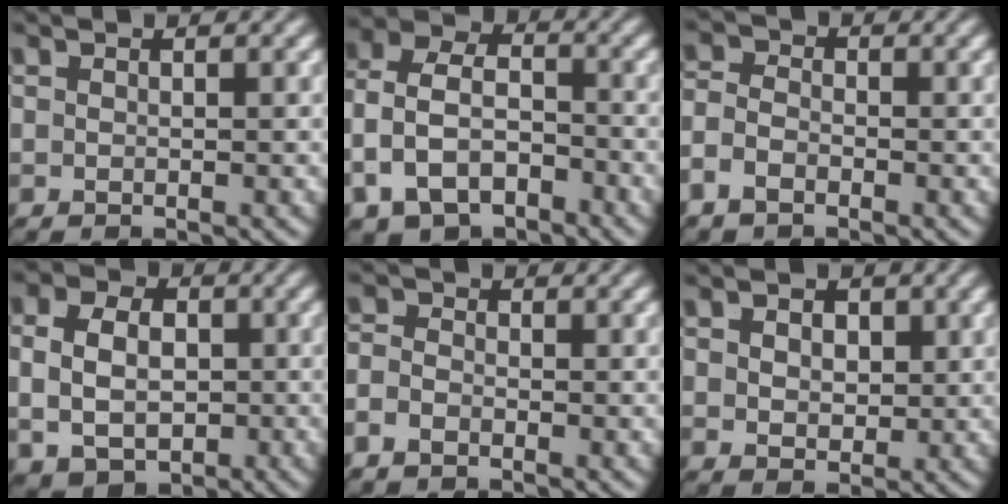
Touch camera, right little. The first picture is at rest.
{"total": 8.4, "force": [-2.4, 6.9, 4.2], "torque": [-0.098, -0.028, -0.043]}
{"total": 2.6, "force": [-1.6, 1.8, 1.1], "torque": [-0.022, -0.018, -0.025]}
{"total": 6.2, "force": [-0.9, 4.9, 3.8], "torque": [-0.060, -0.024, -0.003]}
{"total": 1.8, "force": [-1.4, 1.1, 0.6], "torque": [-0.009, -0.014, -0.023]}
{"total": 2.2, "force": [0.7, 1.5, 1.5], "torque": [-0.016, -0.015, 0.027]}